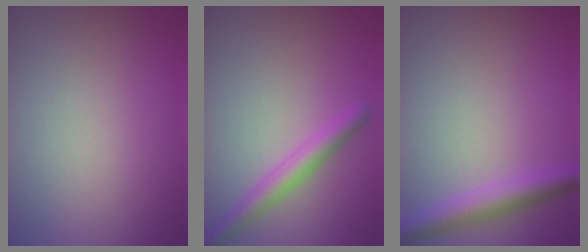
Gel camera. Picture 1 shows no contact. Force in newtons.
{"total": 2.8, "press": 2.8, "slide": 0.1}
{"total": 3.3, "press": 3.3, "slide": 0.1}